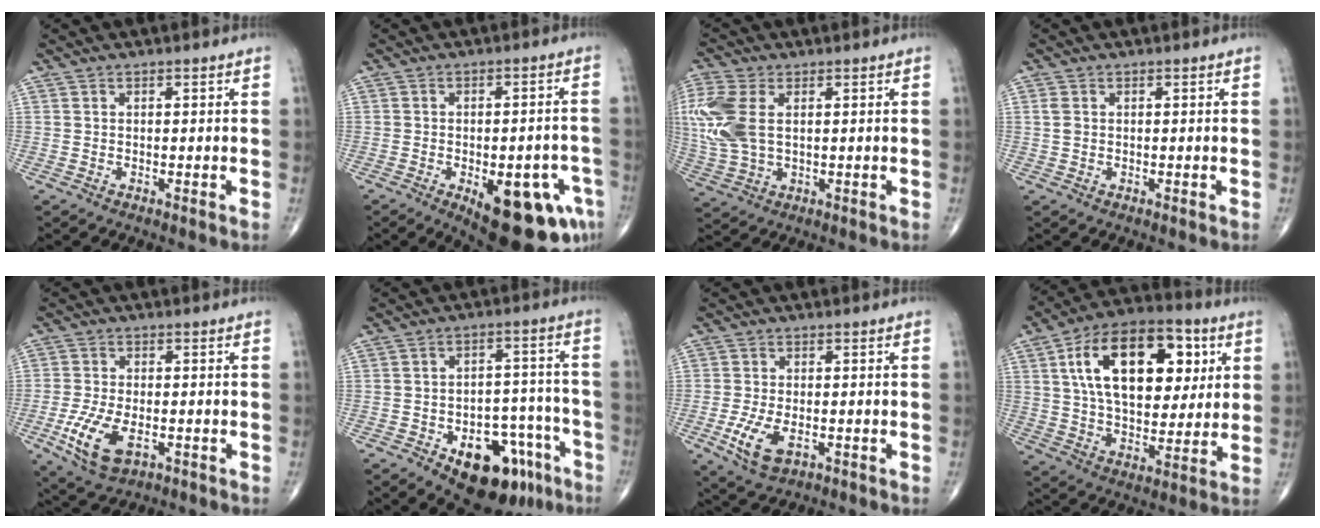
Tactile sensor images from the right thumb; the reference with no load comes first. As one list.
[{"total": 17.9, "force": [-7.7, 7.5, 14.4], "torque": [-0.131, 0.020, -0.083]}, {"total": 12.3, "force": [2.3, 7.3, 9.6], "torque": [-0.251, 0.004, 0.050]}, {"total": 1.4, "force": [0.2, 1.0, 0.9], "torque": [-0.022, 0.002, 0.004]}, {"total": 9.7, "force": [-3.4, 5.0, 7.5], "torque": [-0.153, -0.001, -0.054]}, {"total": 16.7, "force": [-8.9, 9.1, 10.8], "torque": [-0.107, 0.066, -0.116]}, {"total": 7.2, "force": [-2.4, 3.8, 5.6], "torque": [-0.116, -0.002, -0.036]}, {"total": 23.6, "force": [6.9, 13.3, 18.2], "torque": [-0.266, -0.002, 0.108]}]